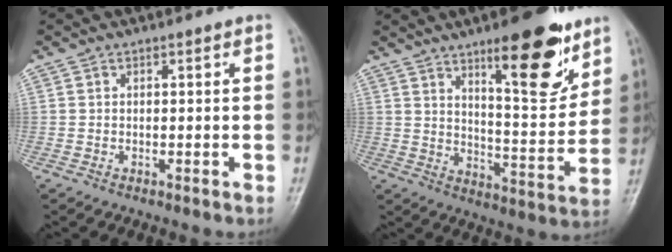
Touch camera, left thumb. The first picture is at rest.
{"total": 16.8, "force": [10.0, 5.0, 12.5], "torque": [-0.144, -0.065, 0.156]}